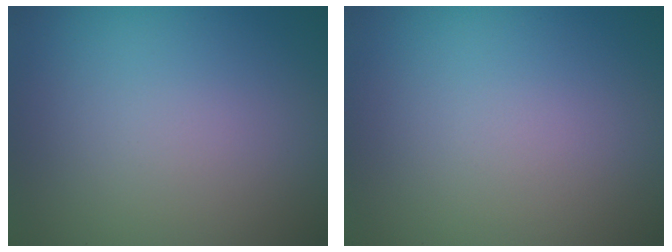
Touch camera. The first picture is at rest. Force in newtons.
{"total": 0.0}